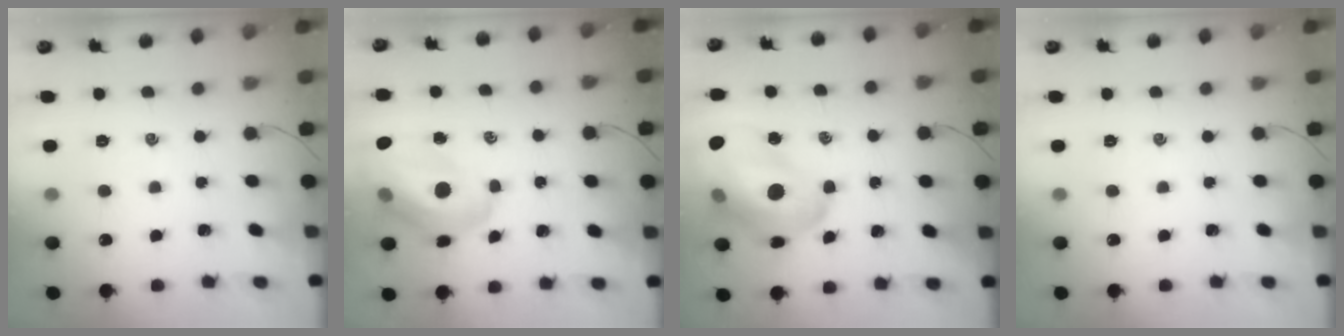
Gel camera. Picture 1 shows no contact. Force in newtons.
{"total": 16.8, "press": 16.2, "slide": 4.5}
{"total": 26.0, "press": 25.3, "slide": 5.6}
{"total": 0.0}